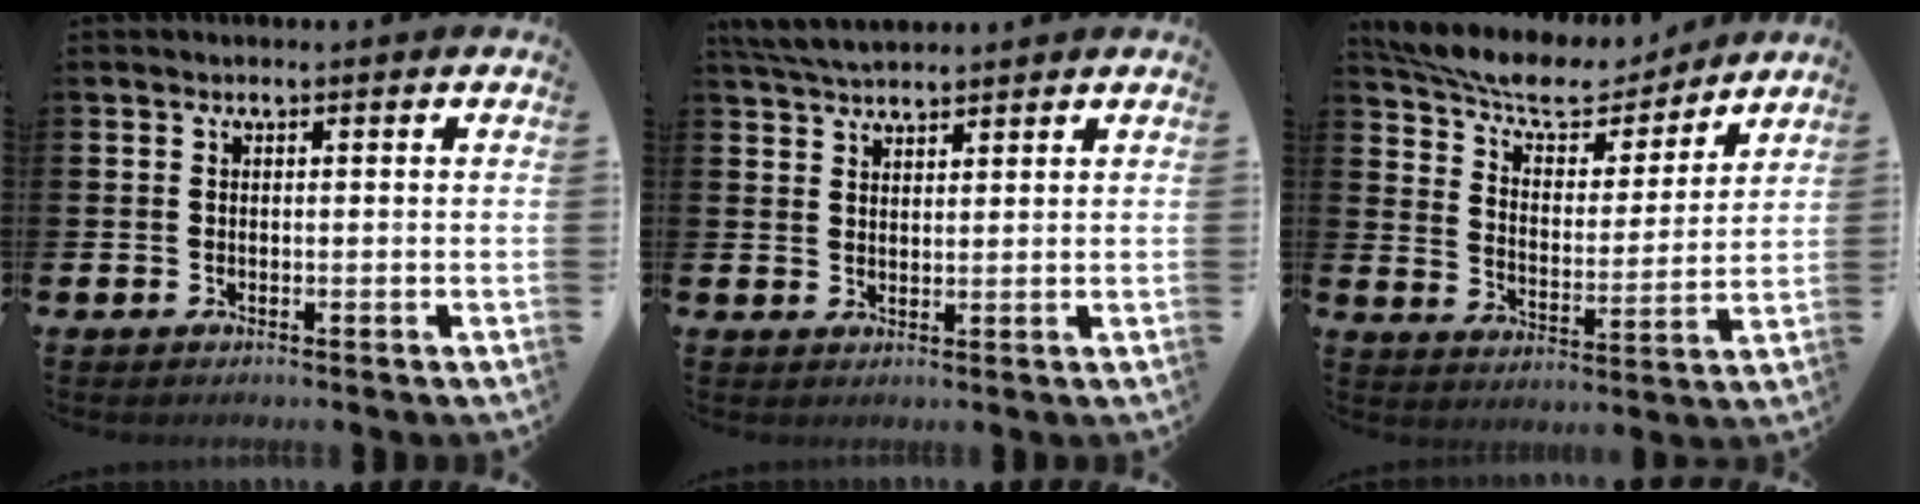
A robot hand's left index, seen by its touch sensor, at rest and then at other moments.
{"total": 4.6, "force": [4.3, 0.9, 1.4], "torque": [-0.032, -0.015, 0.081]}
{"total": 9.4, "force": [8.4, 2.6, 3.3], "torque": [-0.088, -0.057, 0.142]}